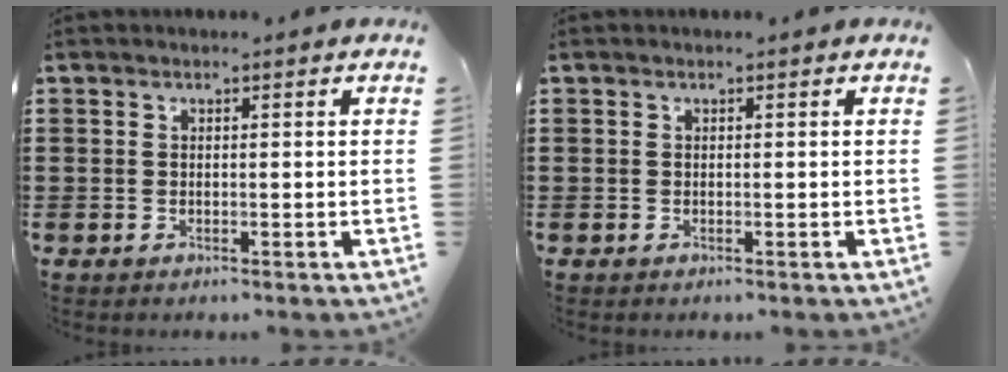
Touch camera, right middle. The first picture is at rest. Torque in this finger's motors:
{"motor_torque": [-0.65, -0.55, -0.01, 0.00]}